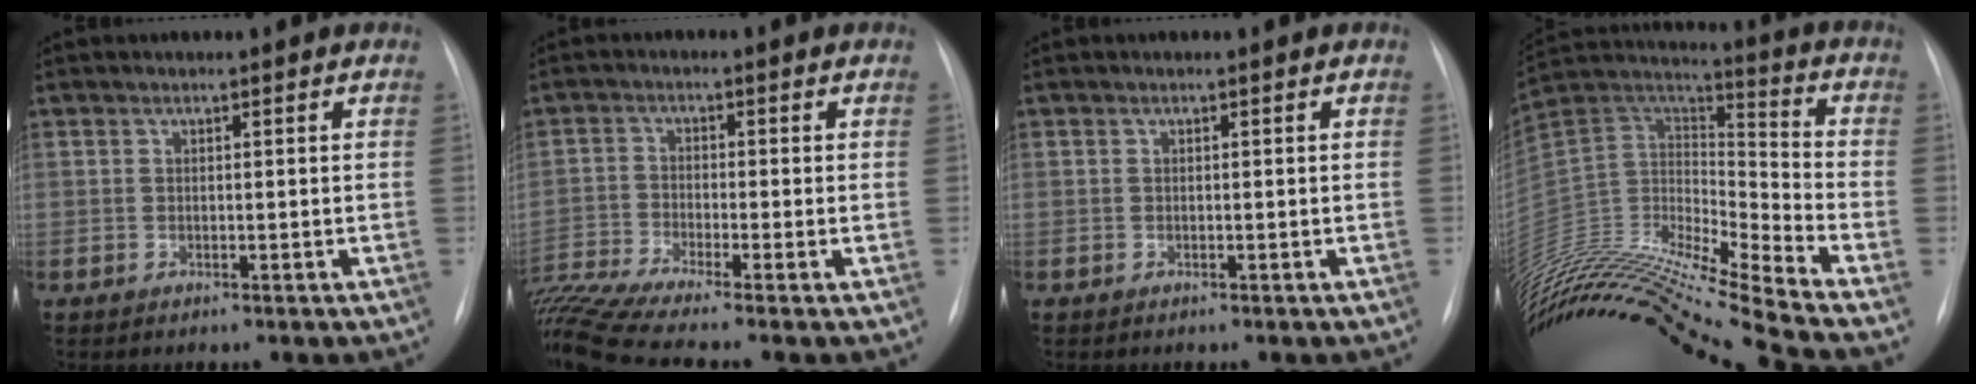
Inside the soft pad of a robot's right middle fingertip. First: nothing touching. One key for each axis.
{"total": 11.4, "fx": -9.5, "fy": -1.3, "fz": 6.0, "tx": -0.136, "ty": -0.007, "tz": -0.177}
{"total": 0.0}
{"total": 26.4, "fx": -24.2, "fy": -1.4, "fz": 10.5, "tx": -0.229, "ty": -0.003, "tz": -0.418}